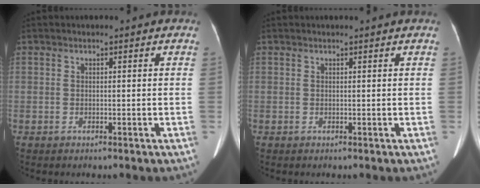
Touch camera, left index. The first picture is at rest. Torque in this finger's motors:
{"motor_torque": [0.43, -0.70, -0.01, 0.02]}